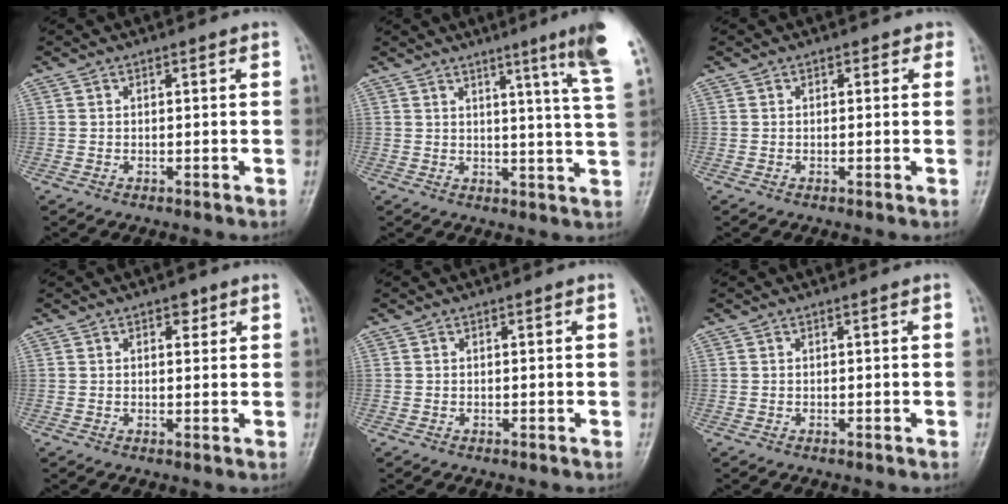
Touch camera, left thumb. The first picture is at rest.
{"total": 11.1, "force": [6.6, -0.7, 8.9], "torque": [-0.114, -0.037, 0.072]}
{"total": 1.5, "force": [0.7, 1.2, 0.6], "torque": [0.013, 0.001, 0.001]}
{"total": 2.3, "force": [1.3, 1.3, 1.4], "torque": [-0.005, -0.004, 0.015]}
{"total": 0.0}
{"total": 0.0}